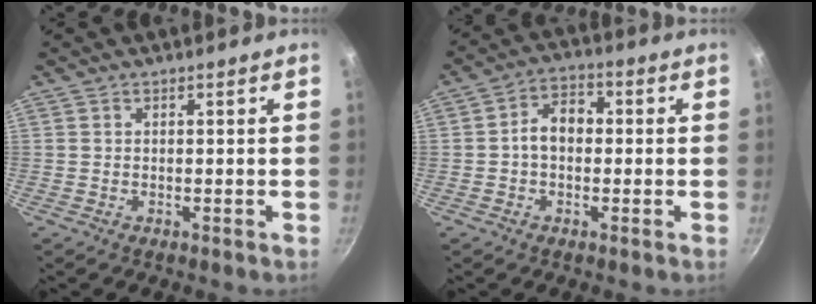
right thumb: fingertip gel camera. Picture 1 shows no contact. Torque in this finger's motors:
{"motor_torque": [0.82, 0.63, 1.17, 0.02, 0.05]}